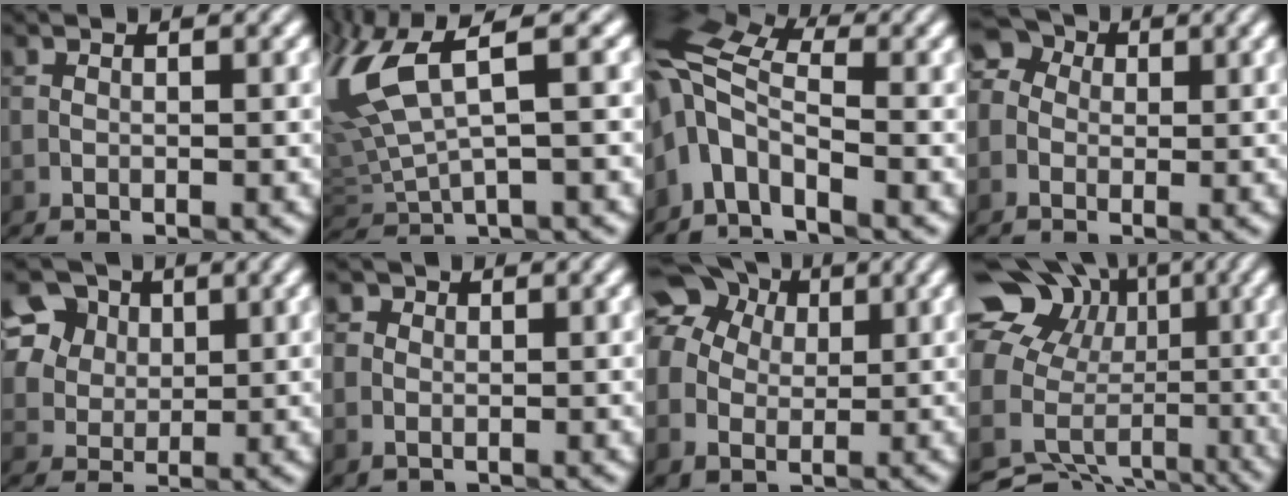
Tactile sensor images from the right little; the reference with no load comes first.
{"total": 8.7, "force": [3.0, 3.1, 7.5], "torque": [-0.187, 0.011, 0.060]}
{"total": 6.1, "force": [-1.5, 3.1, 5.1], "torque": [-0.099, 0.016, -0.050]}
{"total": 4.8, "force": [0.5, 4.3, 2.1], "torque": [-0.027, 0.029, -0.022]}
{"total": 9.5, "force": [5.0, 6.9, 4.2], "torque": [-0.086, 0.026, 0.081]}
{"total": 2.0, "force": [0.2, 1.9, 0.6], "torque": [0.003, 0.009, -0.007]}
{"total": 11.8, "force": [2.4, 10.1, 5.6], "torque": [-0.118, 0.025, 0.020]}
{"total": 16.9, "force": [0.6, 15.3, 7.2], "torque": [-0.162, 0.032, 0.016]}